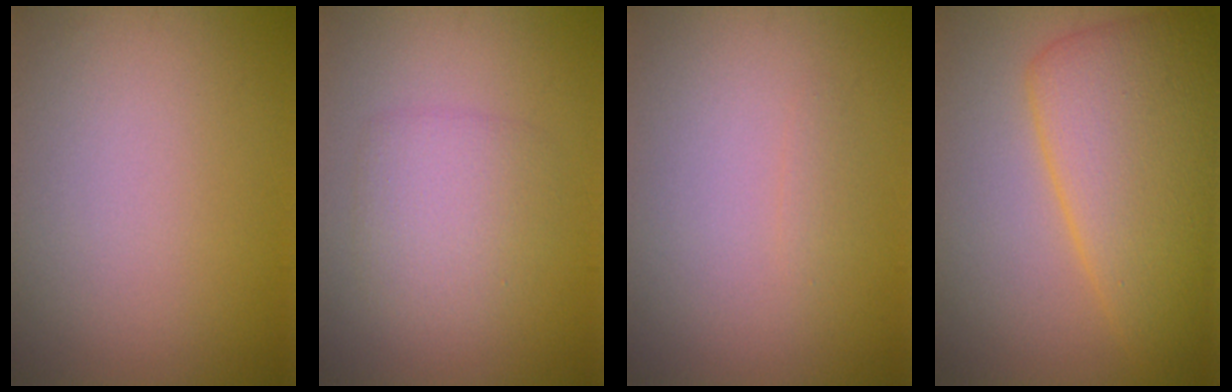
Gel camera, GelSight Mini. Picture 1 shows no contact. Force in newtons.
{"total": 2.8, "press": 2.8, "slide": 0.0}
{"total": 0.6, "press": 0.6, "slide": 0.0}
{"total": 7.5, "press": 7.5, "slide": 0.2}